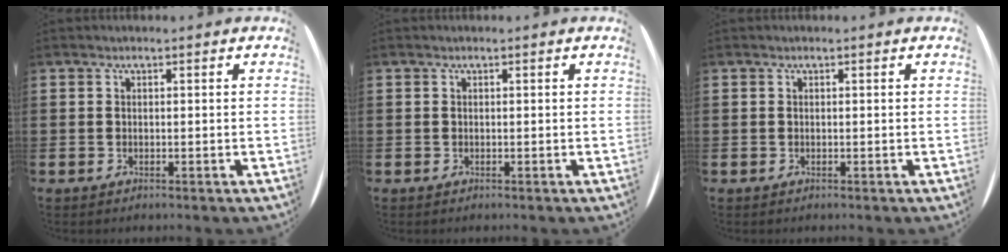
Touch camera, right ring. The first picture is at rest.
{"total": 0.0}
{"total": 0.0}